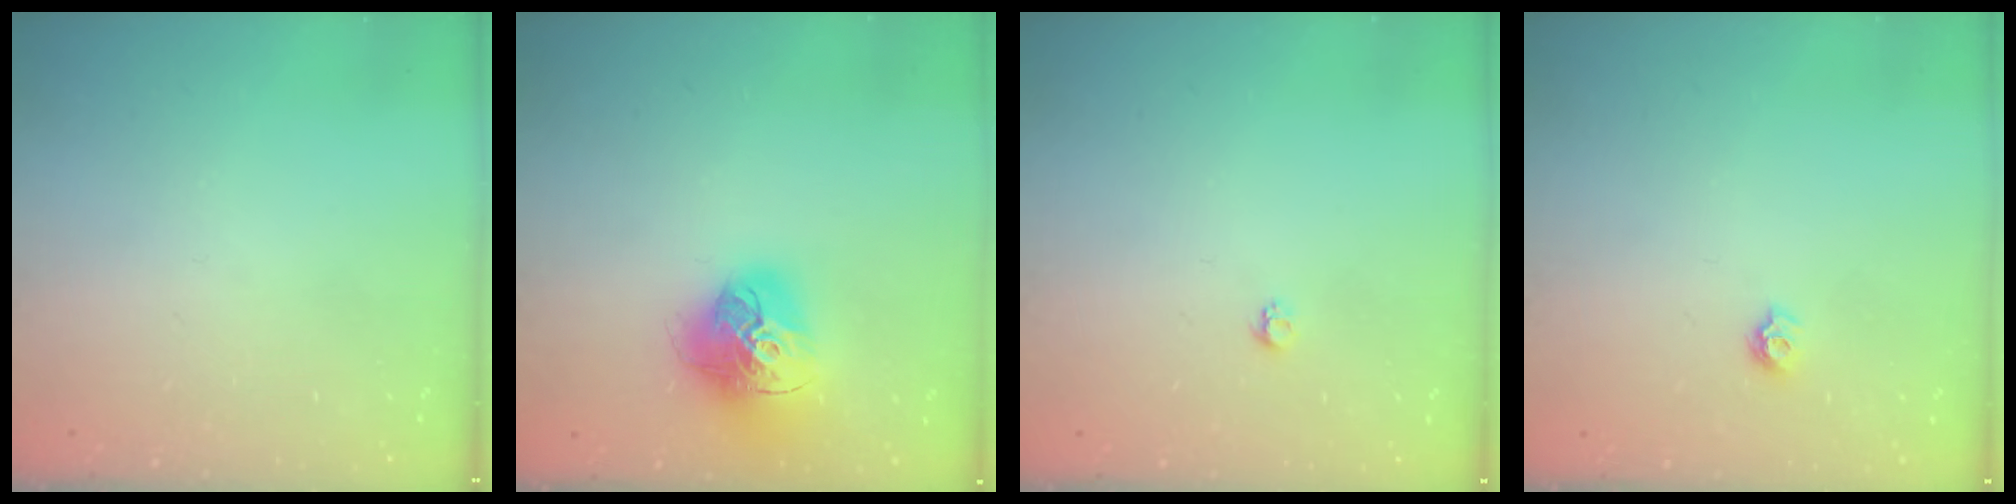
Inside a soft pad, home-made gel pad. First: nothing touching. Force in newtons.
{"total": 18.0, "press": 17.9, "slide": 1.9}
{"total": 3.2, "press": 3.2, "slide": 0.3}
{"total": 5.7, "press": 5.7, "slide": 0.6}